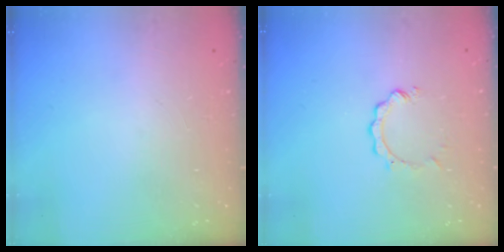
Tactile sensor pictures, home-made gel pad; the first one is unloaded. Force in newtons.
{"total": 2.1, "press": 2.1, "slide": 0.2}